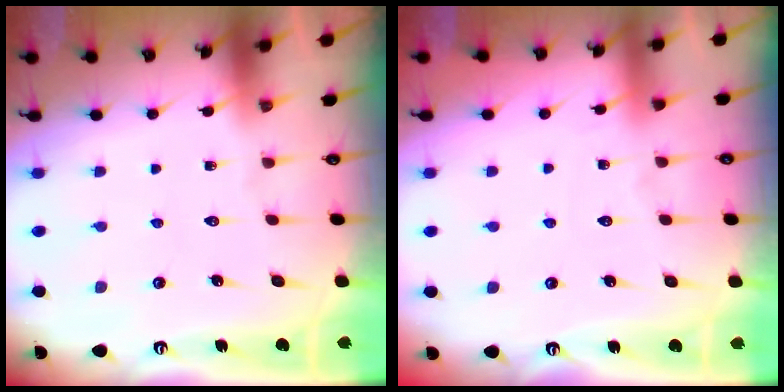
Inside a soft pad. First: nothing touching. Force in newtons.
{"total": 3.7, "press": 3.7, "slide": 0.5}